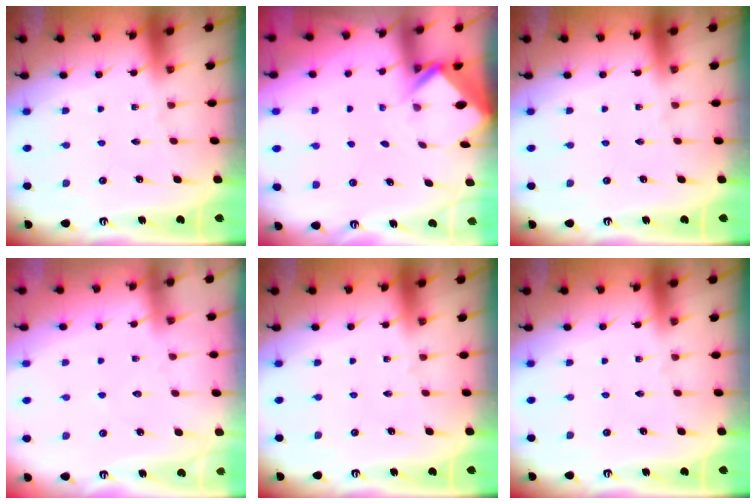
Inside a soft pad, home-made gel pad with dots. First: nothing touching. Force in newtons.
{"total": 2.7, "press": 2.7, "slide": 0.1}
{"total": 0.0}
{"total": 4.6, "press": 4.5, "slide": 0.6}
{"total": 0.0}
{"total": 0.0}